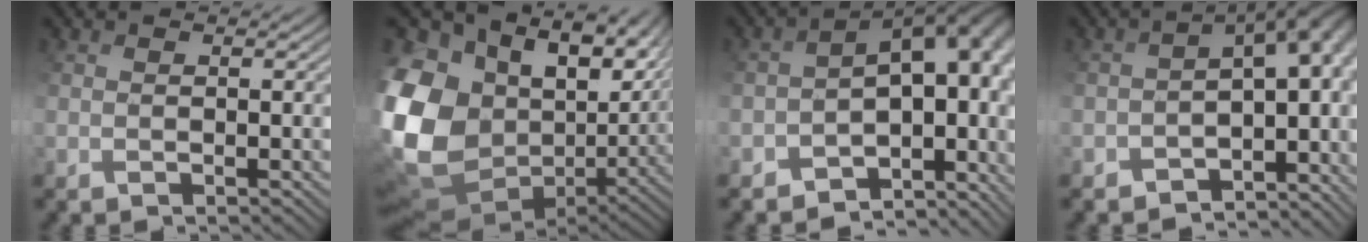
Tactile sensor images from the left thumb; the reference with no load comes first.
{"total": 20.5, "force": [2.2, 14.3, 14.5], "torque": [-0.359, -0.040, 0.097]}
{"total": 14.6, "force": [-2.7, 8.2, 11.8], "torque": [-0.160, -0.039, 0.020]}
{"total": 12.5, "force": [-3.1, 7.4, 9.6], "torque": [-0.132, -0.047, 0.017]}